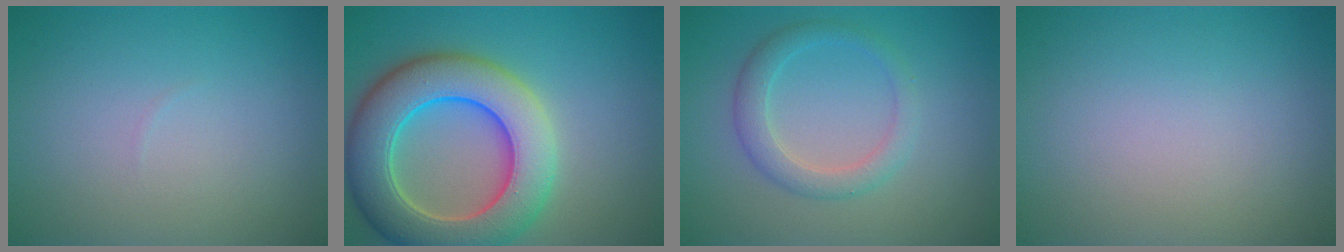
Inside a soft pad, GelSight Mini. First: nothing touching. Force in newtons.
{"total": 10.3, "press": 10.3, "slide": 0.4}
{"total": 2.7, "press": 2.7, "slide": 0.2}
{"total": 0.0}